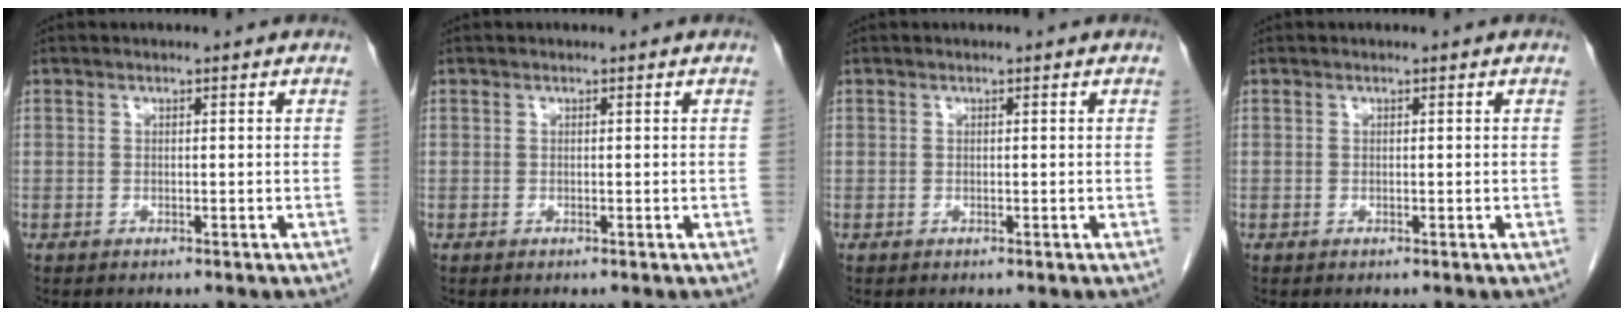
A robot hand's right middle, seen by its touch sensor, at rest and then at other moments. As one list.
[{"total": 0.0}, {"total": 0.0}, {"total": 0.0}]